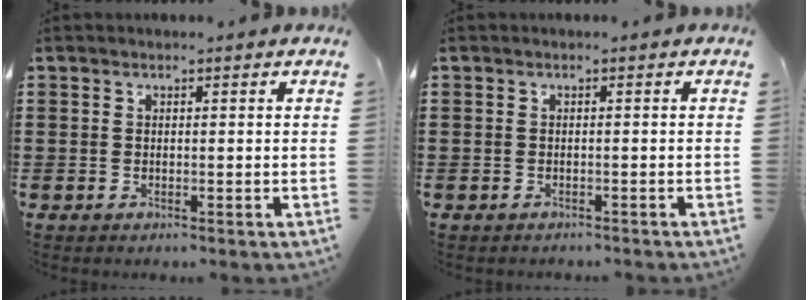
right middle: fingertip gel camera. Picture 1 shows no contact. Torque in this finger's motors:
{"motor_torque": [0.78, -0.04, 0.02, -0.02]}